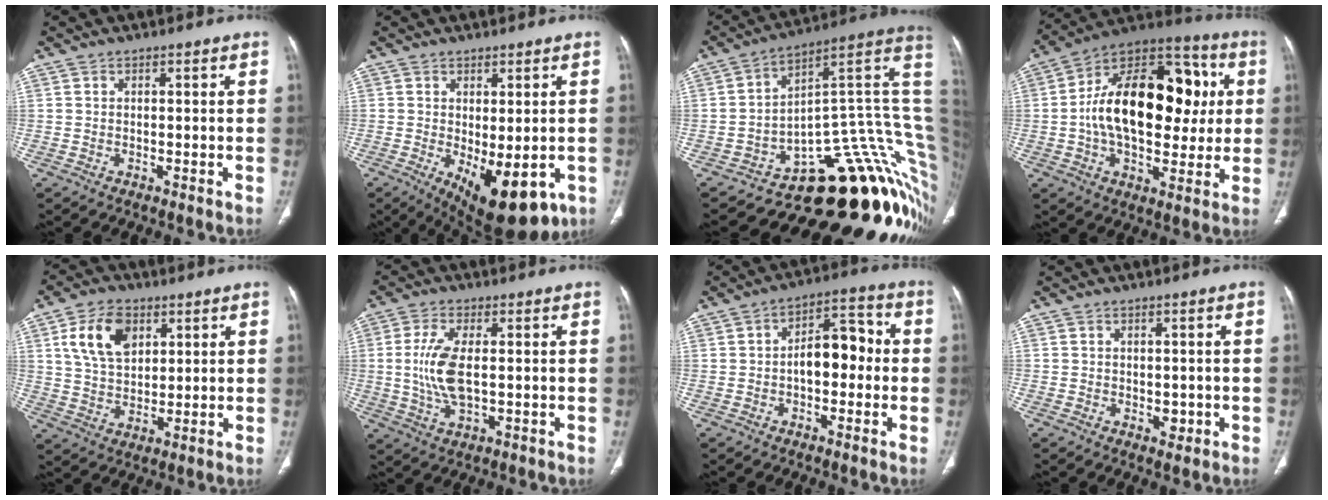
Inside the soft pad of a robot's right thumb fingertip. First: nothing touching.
{"total": 12.6, "force": [-4.0, 5.5, 10.5], "torque": [-0.137, -0.013, -0.038]}
{"total": 25.4, "force": [-2.6, 12.8, 21.8], "torque": [-0.118, 0.133, -0.016]}
{"total": 25.8, "force": [2.2, 15.0, 20.8], "torque": [-0.304, 0.026, 0.029]}
{"total": 10.8, "force": [4.2, 6.9, 7.1], "torque": [-0.112, -0.010, 0.081]}
{"total": 9.0, "force": [0.2, 3.9, 8.1], "torque": [-0.183, -0.008, 0.009]}
{"total": 9.1, "force": [-0.7, 5.3, 7.3], "torque": [-0.084, 0.036, -0.021]}
{"total": 2.0, "force": [-0.5, 1.6, 1.1], "torque": [-0.003, 0.001, -0.004]}